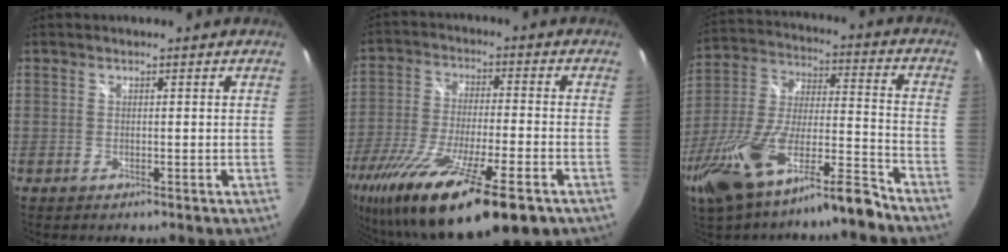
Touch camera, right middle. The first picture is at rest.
{"total": 24.5, "force": [-16.1, 5.1, 17.7], "torque": [-0.340, -0.069, -0.271]}
{"total": 20.1, "force": [-14.5, 4.1, 13.3], "torque": [-0.269, -0.022, -0.258]}